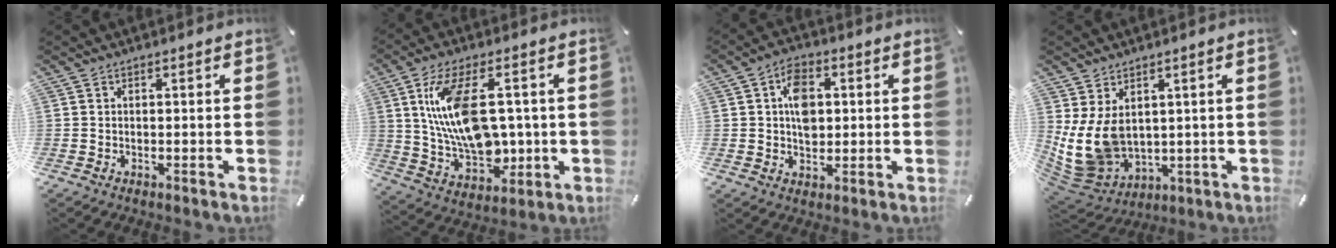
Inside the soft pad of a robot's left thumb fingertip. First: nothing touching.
{"total": 16.6, "force": [3.0, 9.6, 13.2], "torque": [-0.250, -0.001, 0.051]}
{"total": 8.1, "force": [1.2, 5.8, 5.5], "torque": [-0.070, 0.001, 0.018]}
{"total": 11.4, "force": [2.7, 9.1, 6.4], "torque": [-0.157, -0.031, 0.055]}